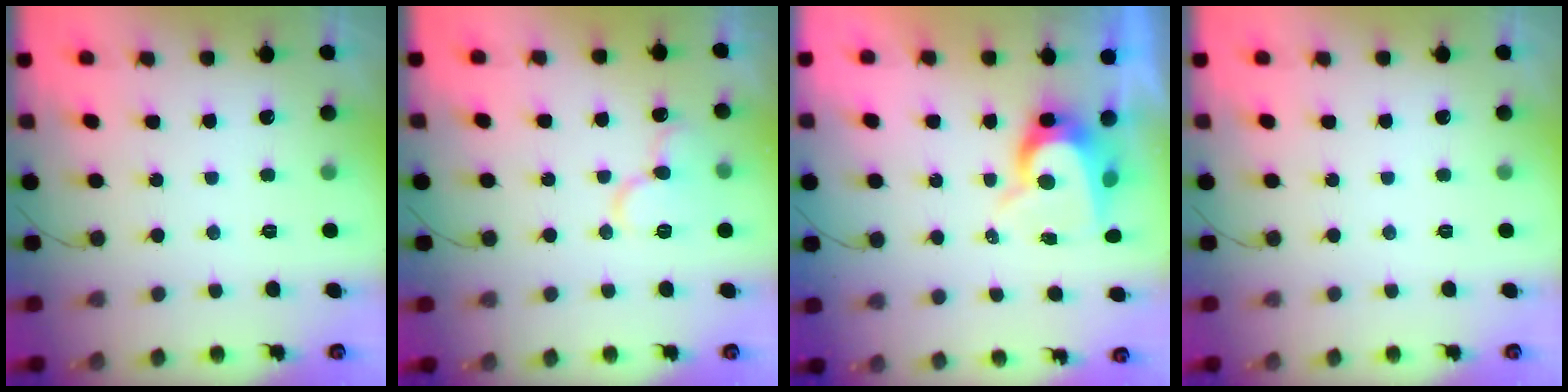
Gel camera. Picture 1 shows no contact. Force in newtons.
{"total": 11.3, "press": 11.2, "slide": 1.4}
{"total": 8.6, "press": 8.6, "slide": 0.8}
{"total": 0.0}